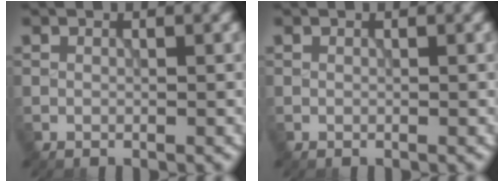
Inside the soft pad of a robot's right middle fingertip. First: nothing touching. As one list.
[{"total": 0.0}]